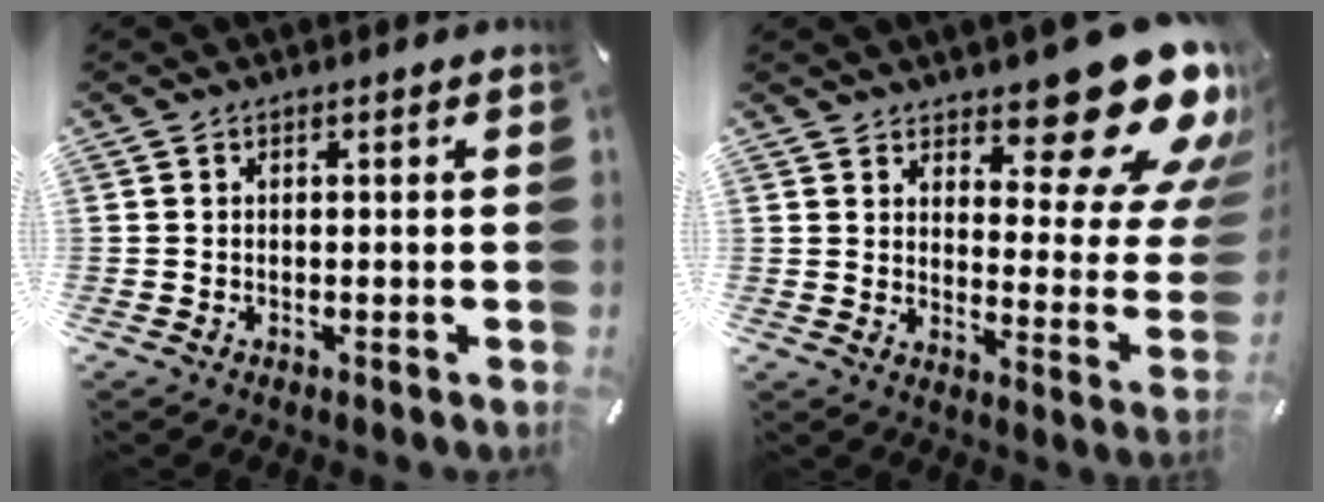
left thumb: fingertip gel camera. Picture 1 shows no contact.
{"total": 19.9, "force": [14.4, 7.4, 11.6], "torque": [-0.128, -0.121, 0.237]}